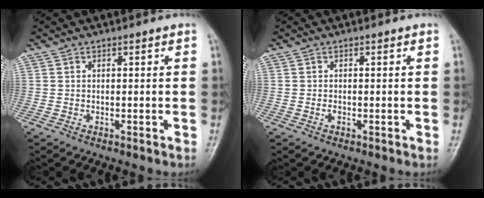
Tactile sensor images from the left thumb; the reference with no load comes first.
{"total": 0.8, "force": [-0.2, 0.5, 0.6], "torque": [-0.006, 0.001, -0.005]}